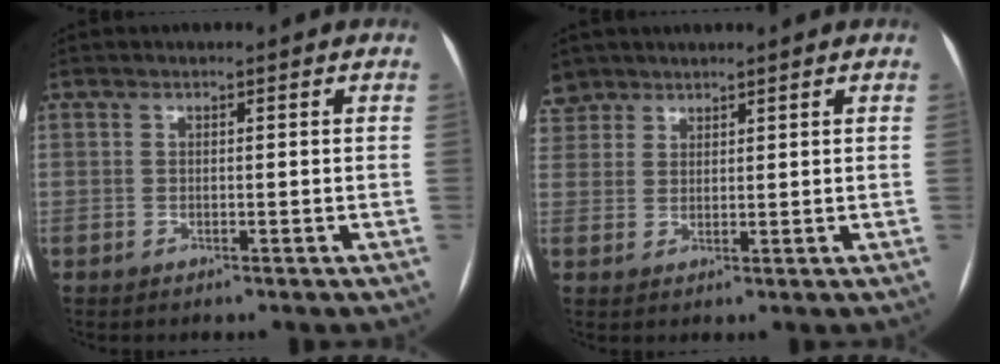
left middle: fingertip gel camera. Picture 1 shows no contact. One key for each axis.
{"total": 5.1, "fx": 3.9, "fy": 3.2, "fz": -0.2, "tx": 0.010, "ty": 0.012, "tz": 0.077}